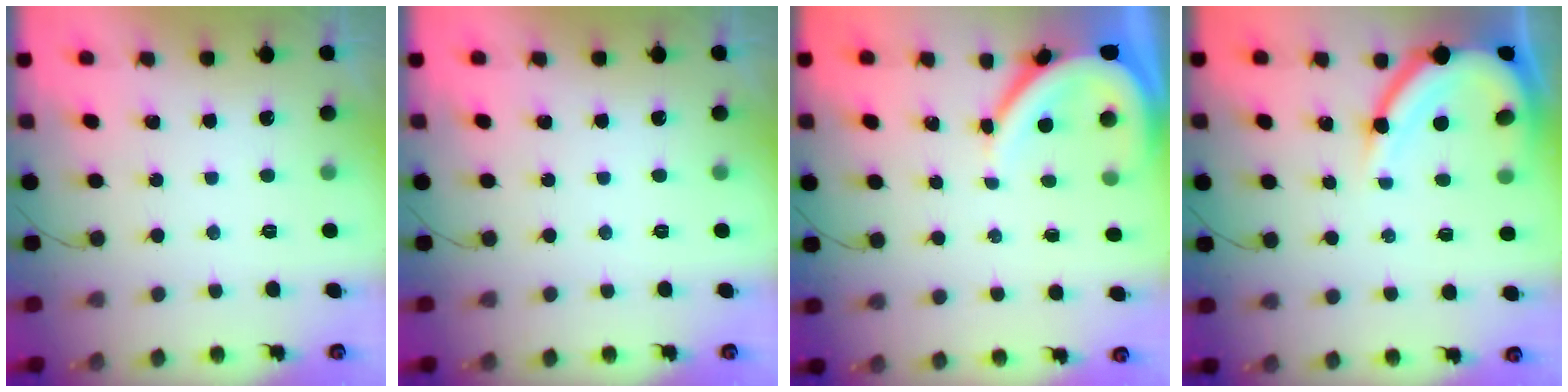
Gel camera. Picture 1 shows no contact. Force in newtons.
{"total": 0.0}
{"total": 6.4, "press": 6.4, "slide": 0.9}
{"total": 10.7, "press": 10.6, "slide": 1.1}